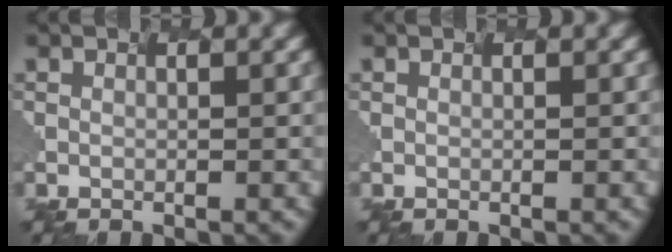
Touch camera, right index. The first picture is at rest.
{"total": 0.0}